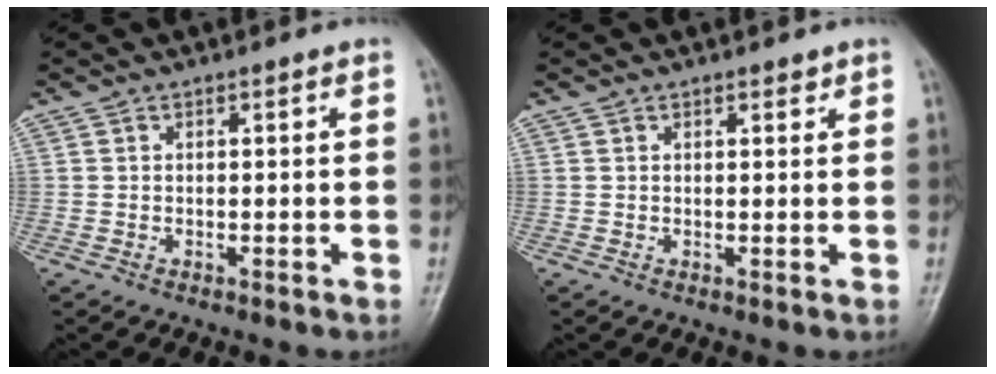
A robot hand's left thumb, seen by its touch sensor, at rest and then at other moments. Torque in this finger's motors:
{"motor_torque": [-0.04, -0.22, 0.03, 0.00, 0.01]}